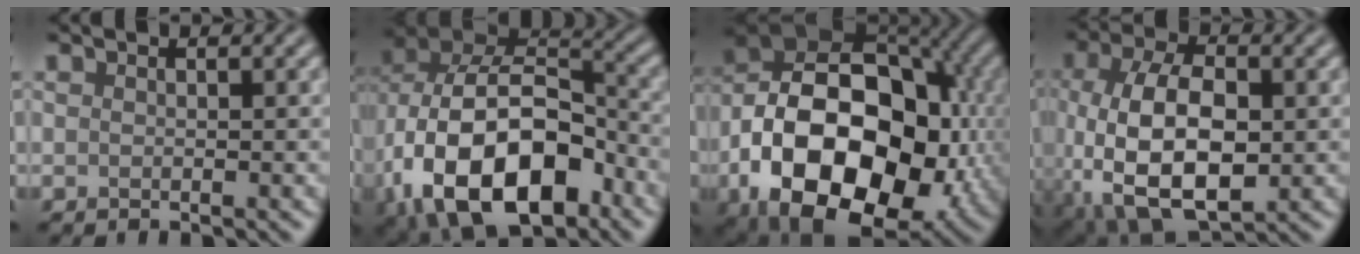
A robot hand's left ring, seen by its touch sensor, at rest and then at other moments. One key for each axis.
{"total": 17.2, "fx": -5.7, "fy": 10.6, "fz": 12.3, "tx": -0.227, "ty": -0.027, "tz": -0.091}
{"total": 19.1, "fx": -4.6, "fy": 12.7, "fz": 13.6, "tx": -0.234, "ty": -0.013, "tz": -0.076}
{"total": 11.1, "fx": -1.8, "fy": 6.2, "fz": 9.0, "tx": -0.194, "ty": -0.015, "tz": -0.033}